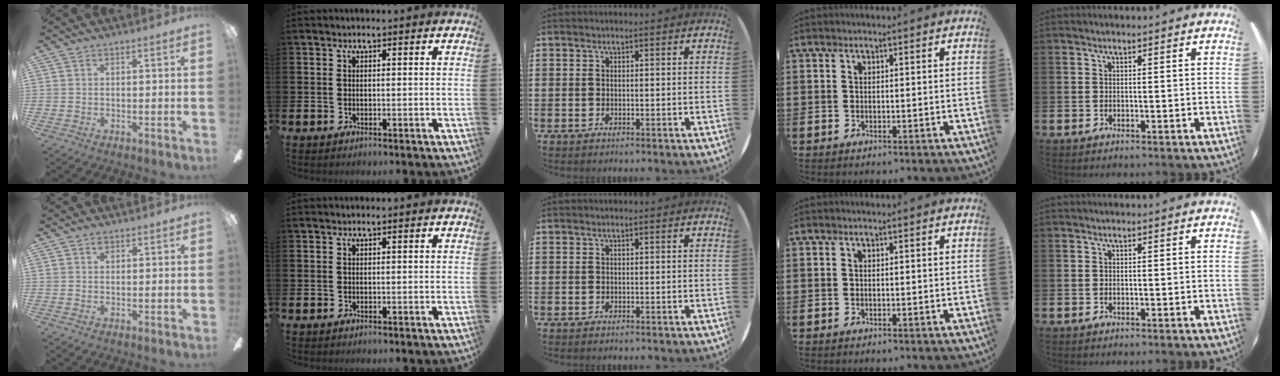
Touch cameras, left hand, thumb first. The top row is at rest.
{"thumb": {"total": 1.1, "force": [0.8, 0.6, 0.4], "torque": [-0.008, 0.002, 0.015]}}